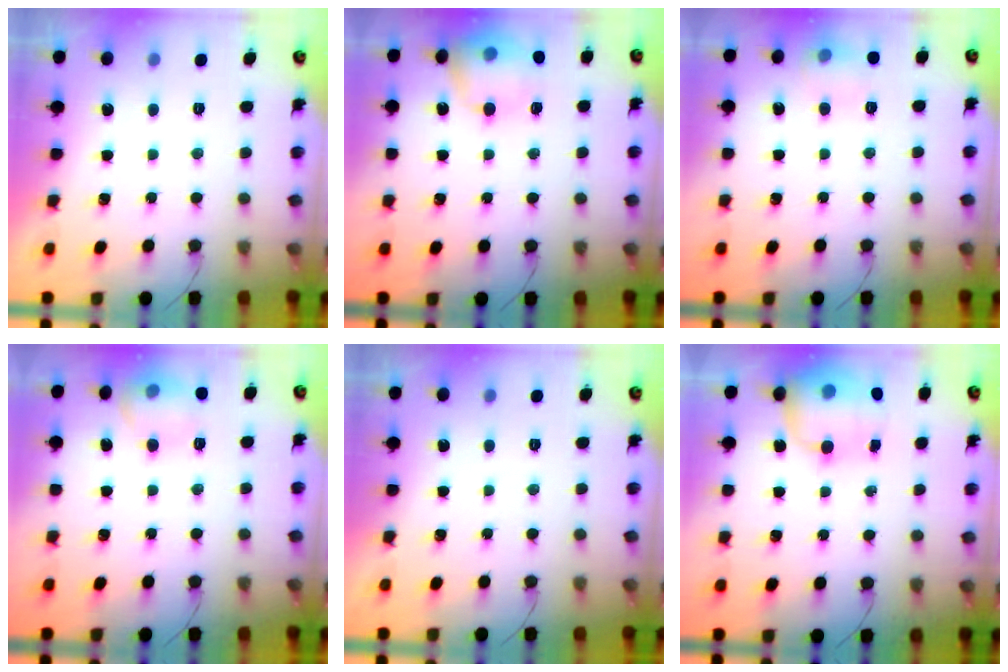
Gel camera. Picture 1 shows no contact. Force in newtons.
{"total": 14.8, "press": 14.6, "slide": 2.1}
{"total": 7.6, "press": 7.6, "slide": 1.0}
{"total": 10.6, "press": 10.6, "slide": 0.5}
{"total": 0.0}
{"total": 13.2, "press": 12.8, "slide": 3.4}